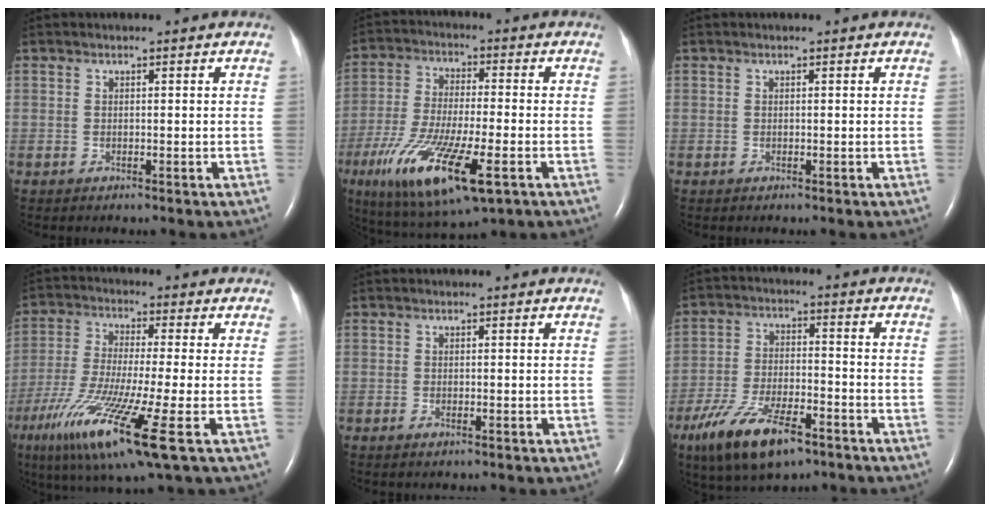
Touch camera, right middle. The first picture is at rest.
{"total": 16.5, "force": [-7.2, 3.7, 14.3], "torque": [-0.293, -0.037, -0.117]}
{"total": 0.0}
{"total": 15.7, "force": [-7.0, 0.5, 14.1], "torque": [-0.280, -0.047, -0.126]}
{"total": 0.7, "force": [-0.4, 0.2, 0.5], "torque": [-0.010, -0.001, -0.003]}
{"total": 13.1, "force": [-8.1, 4.4, 9.3], "torque": [-0.179, -0.014, -0.140]}